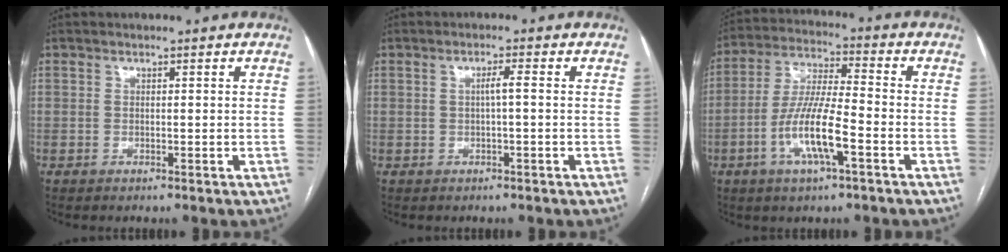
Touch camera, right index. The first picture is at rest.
{"total": 1.8, "force": [-0.1, 0.0, 1.8], "torque": [-0.031, 0.004, 0.000]}
{"total": 11.3, "force": [-4.2, 1.6, 10.3], "torque": [-0.208, -0.002, -0.080]}